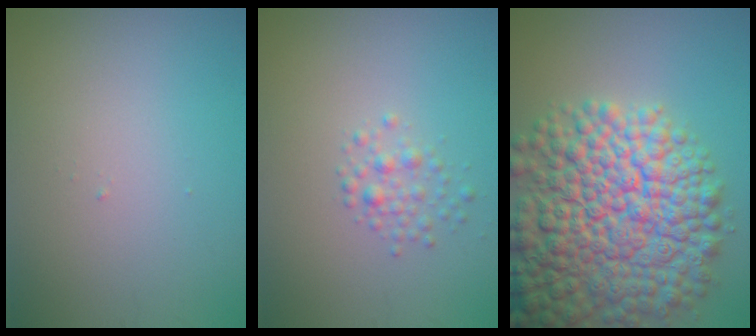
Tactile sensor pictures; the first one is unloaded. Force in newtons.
{"total": 1.6, "press": 1.6, "slide": 0.1}
{"total": 13.4, "press": 13.4, "slide": 0.6}